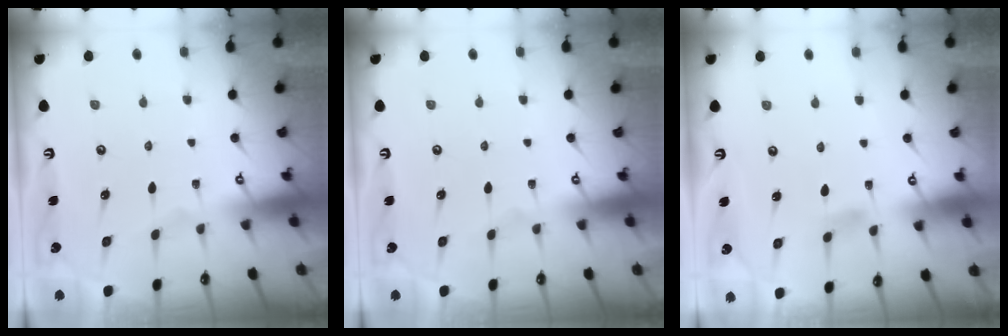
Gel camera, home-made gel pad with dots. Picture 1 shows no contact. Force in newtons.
{"total": 0.0}
{"total": 2.8, "press": 2.8, "slide": 0.3}